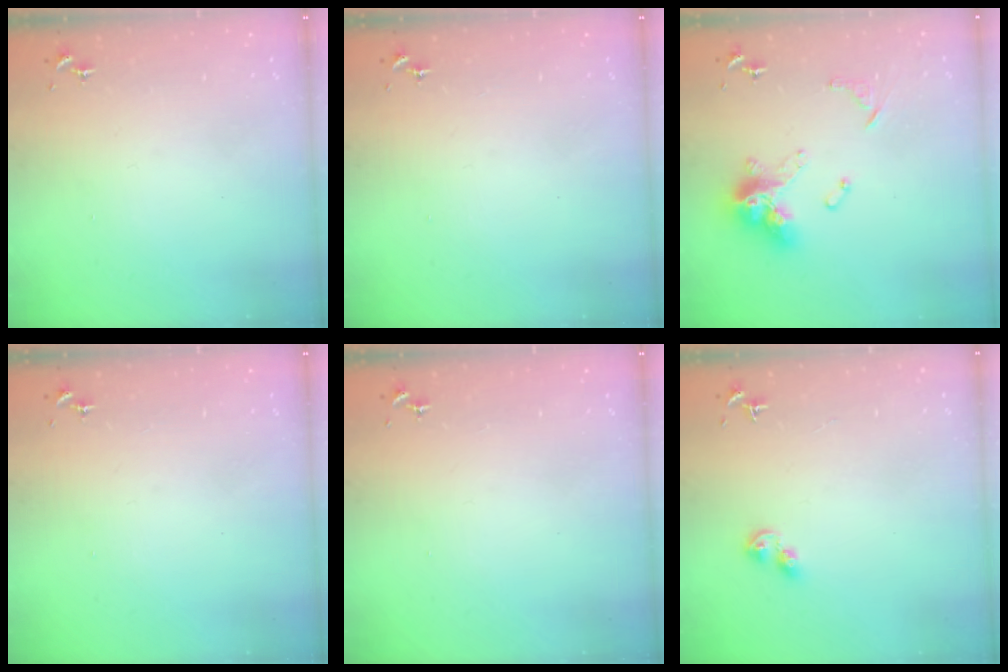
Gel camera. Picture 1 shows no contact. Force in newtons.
{"total": 0.0}
{"total": 17.4, "press": 17.3, "slide": 1.8}
{"total": 0.0}
{"total": 0.0}
{"total": 3.7, "press": 3.7, "slide": 0.5}